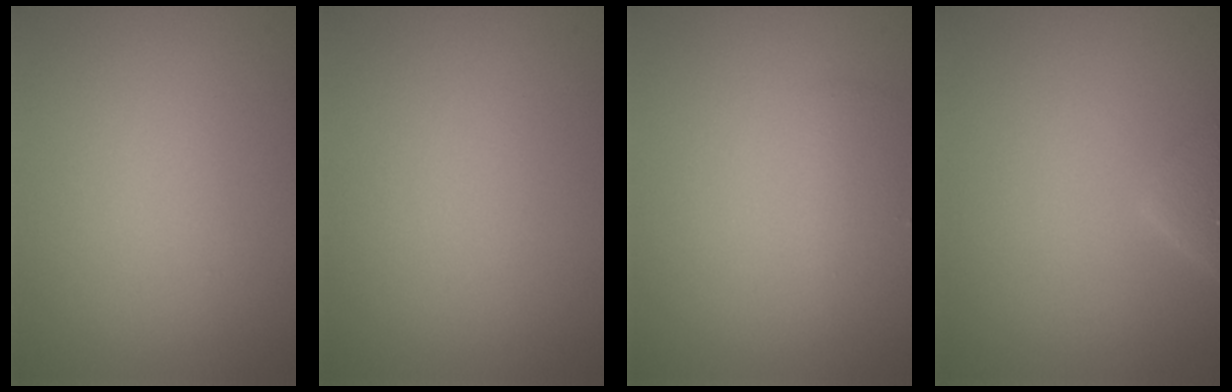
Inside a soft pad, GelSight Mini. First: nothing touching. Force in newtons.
{"total": 0.0}
{"total": 1.4, "press": 1.4, "slide": 0.1}
{"total": 2.3, "press": 2.3, "slide": 0.2}